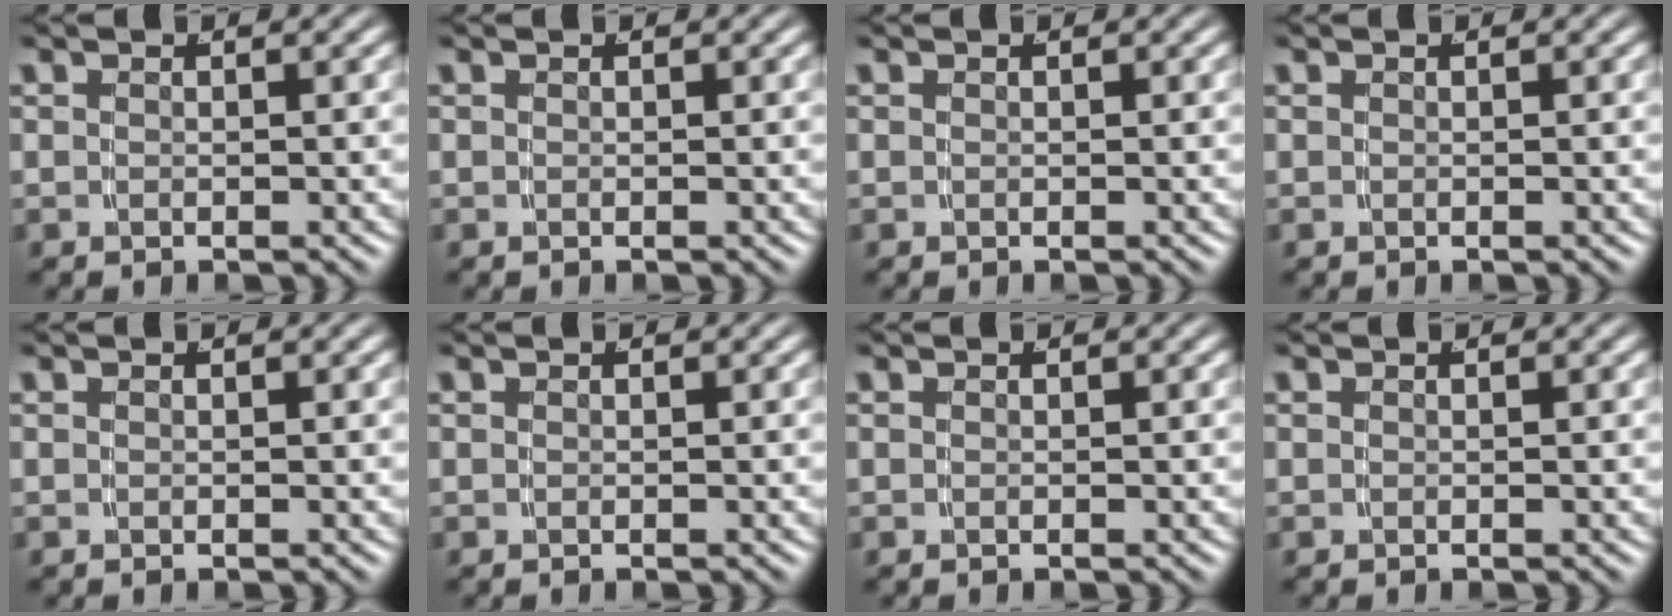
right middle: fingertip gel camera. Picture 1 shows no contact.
{"total": 0.0}
{"total": 0.0}
{"total": 0.0}
{"total": 0.0}
{"total": 0.0}
{"total": 0.0}
{"total": 0.0}